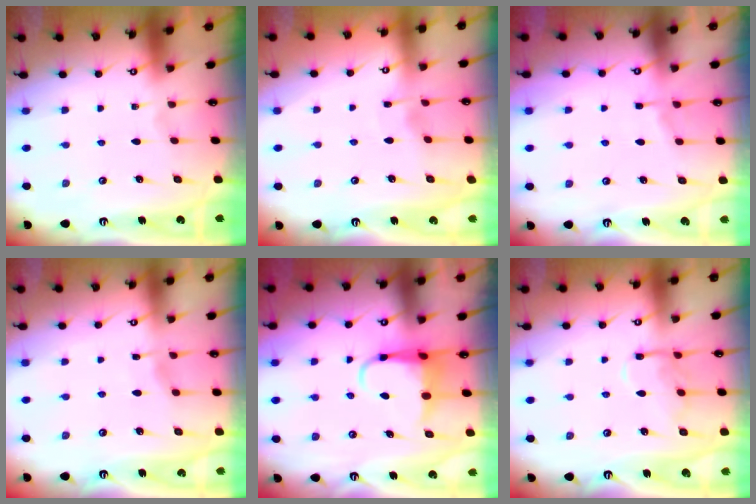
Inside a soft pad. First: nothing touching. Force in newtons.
{"total": 2.5, "press": 2.5, "slide": 0.3}
{"total": 3.2, "press": 3.2, "slide": 0.5}
{"total": 2.6, "press": 2.5, "slide": 0.4}
{"total": 6.1, "press": 6.0, "slide": 0.9}
{"total": 12.4, "press": 12.4, "slide": 0.8}